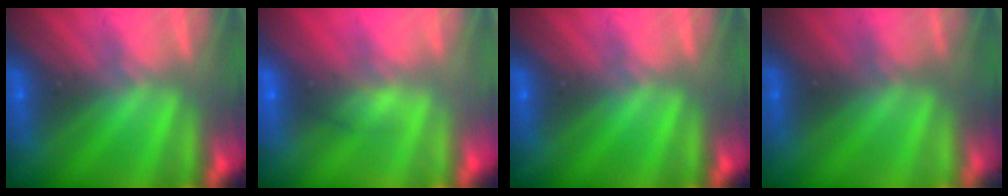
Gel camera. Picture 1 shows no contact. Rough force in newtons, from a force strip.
{"total": 2.9}
{"total": 0.0}
{"total": 2.9}